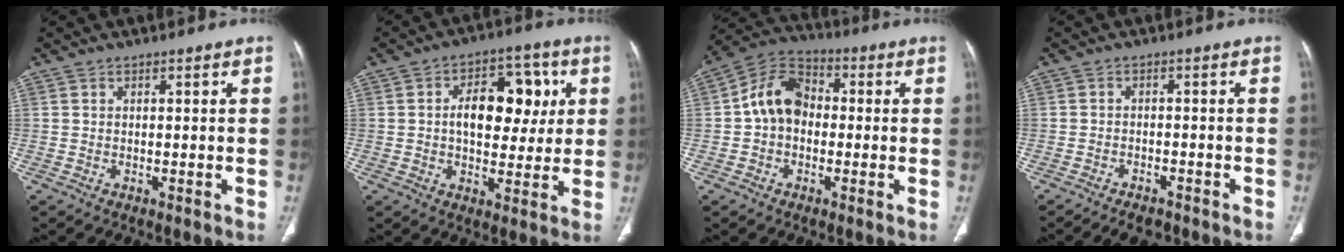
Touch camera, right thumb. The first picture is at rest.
{"total": 13.6, "force": [2.2, 8.3, 10.5], "torque": [-0.109, 0.012, 0.030]}
{"total": 10.1, "force": [-0.2, 7.7, 6.5], "torque": [-0.096, 0.033, -0.020]}
{"total": 4.7, "force": [-3.9, 1.9, 1.7], "torque": [-0.025, 0.013, -0.054]}